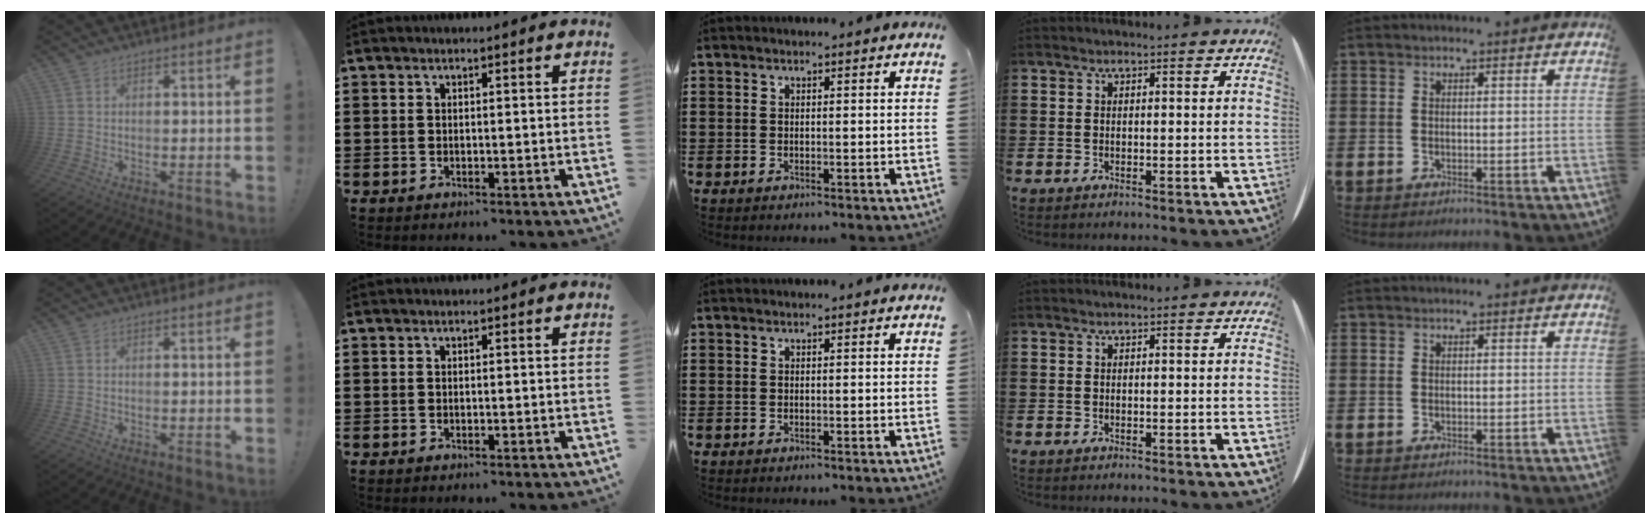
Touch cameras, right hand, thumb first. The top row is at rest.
{}